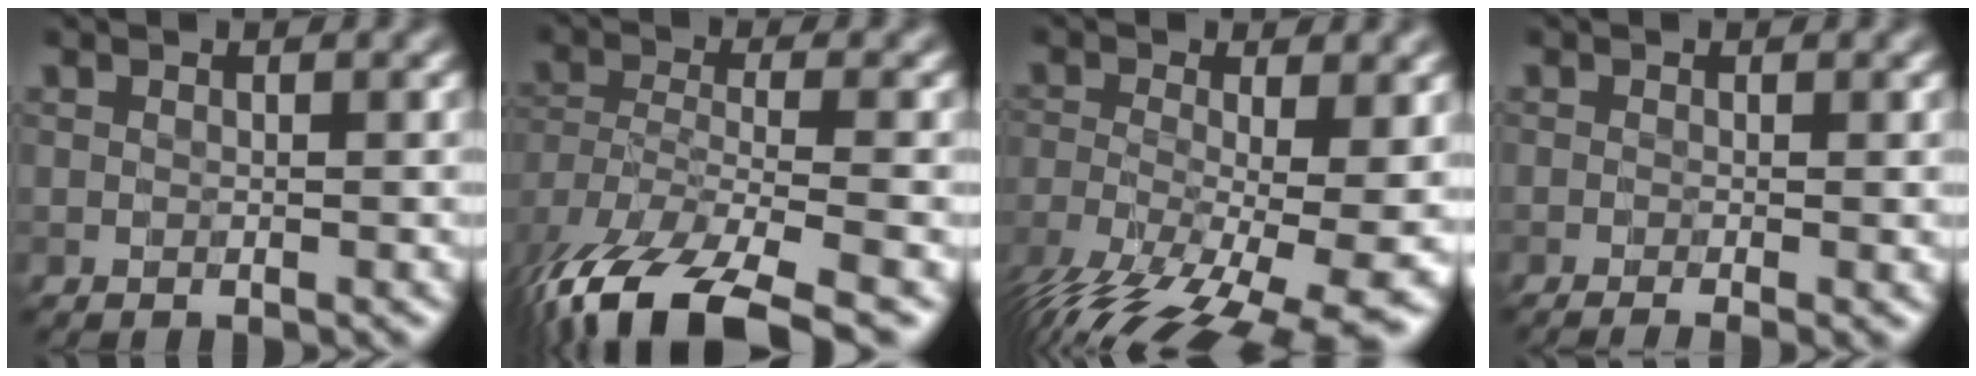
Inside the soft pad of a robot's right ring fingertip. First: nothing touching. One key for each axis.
{"total": 12.3, "fx": -8.2, "fy": 5.0, "fz": 7.6, "tx": -0.176, "ty": -0.045, "tz": -0.123}
{"total": 12.2, "fx": -5.8, "fy": 4.7, "fz": 9.7, "tx": -0.187, "ty": -0.022, "tz": -0.089}
{"total": 3.0, "fx": -0.9, "fy": 1.2, "fz": 2.6, "tx": -0.034, "ty": -0.009, "tz": -0.012}